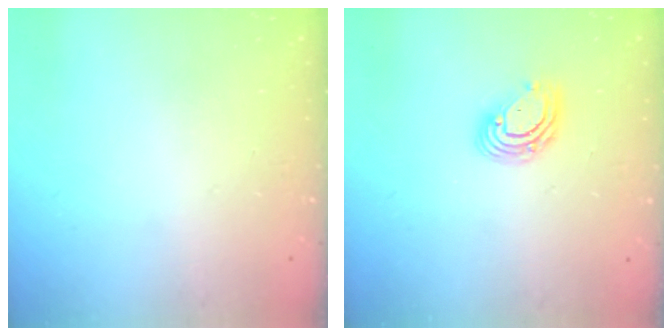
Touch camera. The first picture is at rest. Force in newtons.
{"total": 8.0, "press": 7.8, "slide": 1.5}